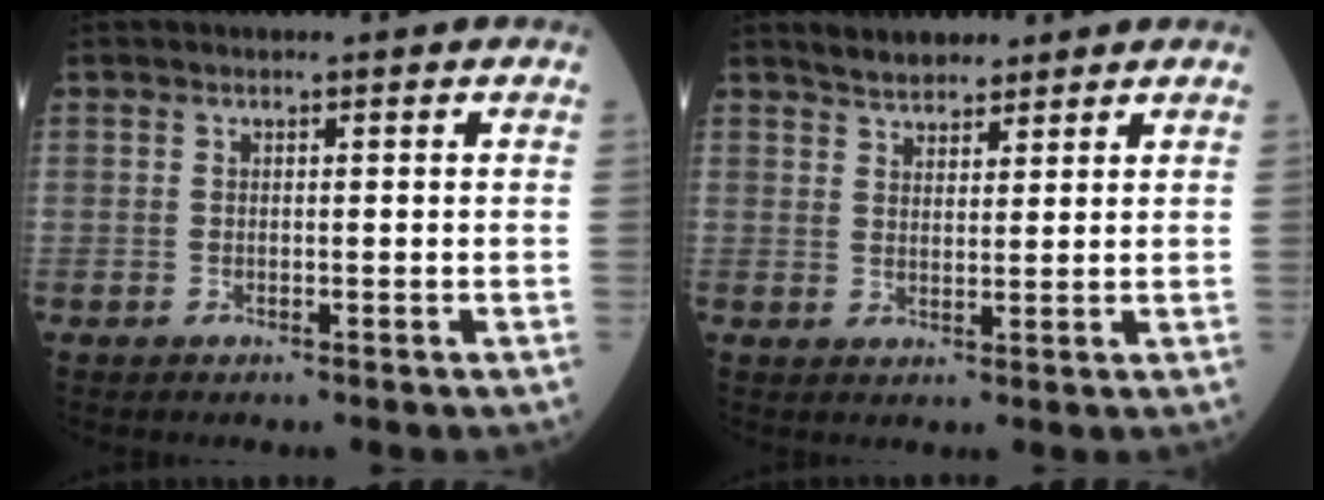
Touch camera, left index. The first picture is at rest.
{"total": 4.1, "force": [3.7, 1.5, 1.0], "torque": [-0.022, 0.014, 0.066]}